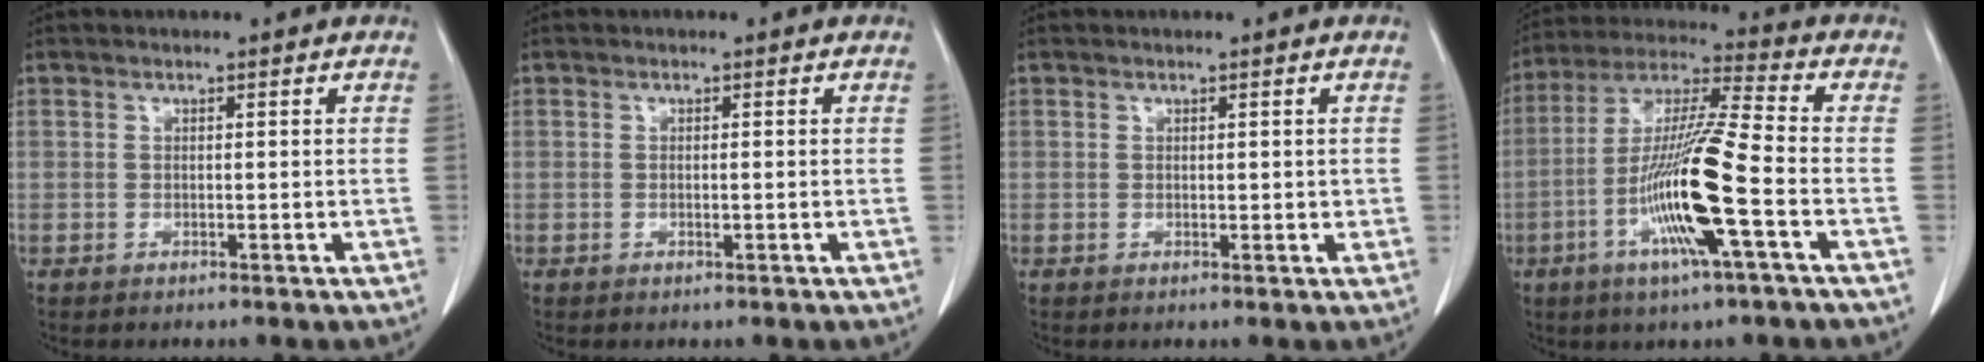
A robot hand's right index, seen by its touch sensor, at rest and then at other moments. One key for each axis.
{"total": 0.6, "fx": -0.1, "fy": 0.1, "fz": 0.6, "tx": -0.012, "ty": -0.002, "tz": 0.000}
{"total": 1.2, "fx": 0.3, "fy": 0.7, "fz": 0.9, "tx": -0.012, "ty": -0.003, "tz": 0.005}
{"total": 15.5, "fx": -4.8, "fy": 0.1, "fz": 14.7, "tx": -0.293, "ty": -0.010, "tz": -0.097}